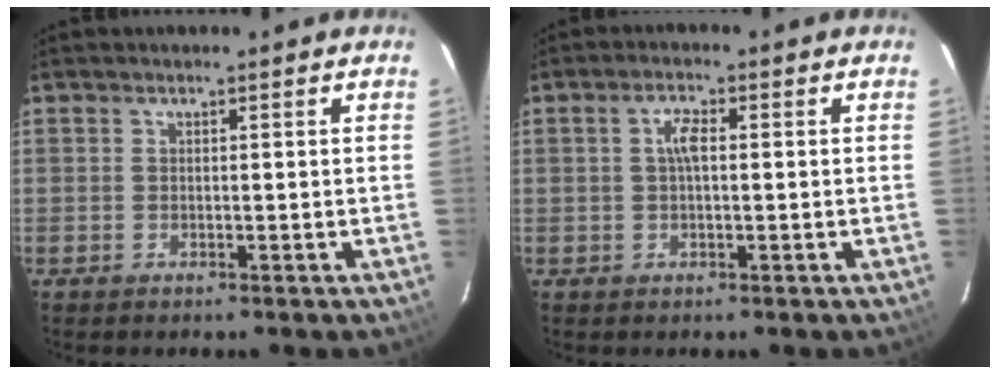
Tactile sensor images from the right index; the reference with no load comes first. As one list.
[{"total": 2.9, "force": [0.3, 1.1, 2.6], "torque": [-0.053, 0.009, 0.004]}]